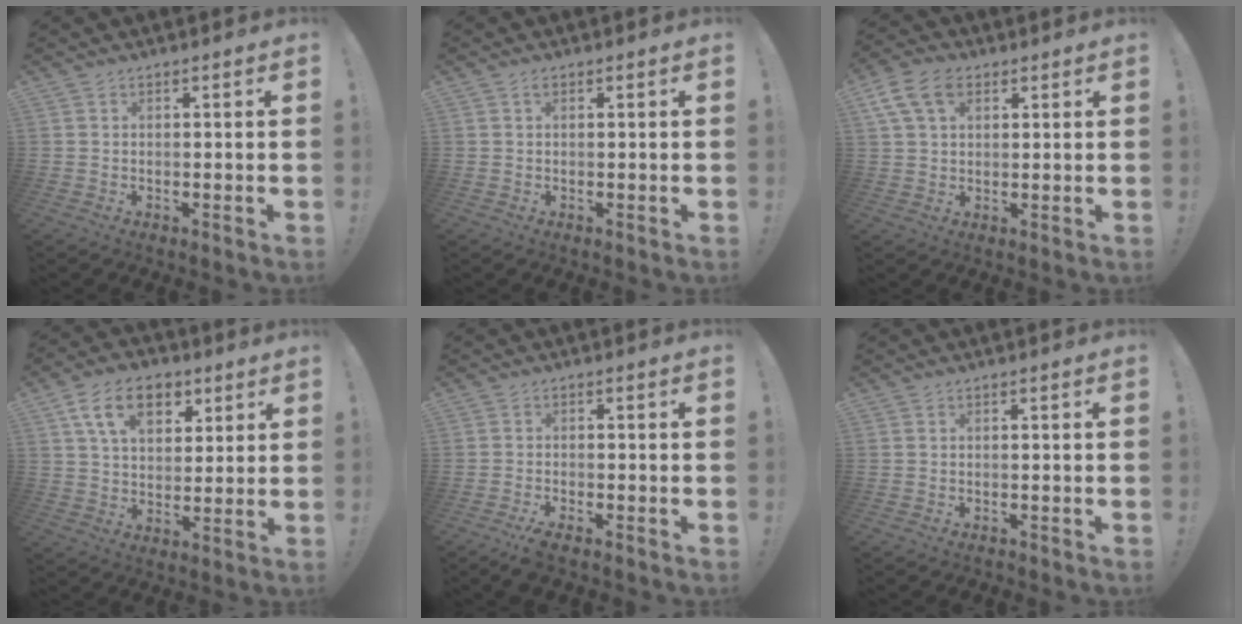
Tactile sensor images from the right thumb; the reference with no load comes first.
{"total": 0.7, "force": [0.3, 0.4, 0.5], "torque": [-0.006, -0.001, 0.004]}
{"total": 10.5, "force": [4.5, 6.7, 6.6], "torque": [-0.116, -0.003, 0.087]}
{"total": 14.0, "force": [6.3, 9.3, 8.4], "torque": [-0.127, -0.012, 0.118]}
{"total": 3.7, "force": [-3.0, 0.4, 2.0], "torque": [-0.040, 0.004, -0.054]}
{"total": 0.5, "force": [-0.5, 0.1, -0.1], "torque": [0.001, 0.000, -0.010]}